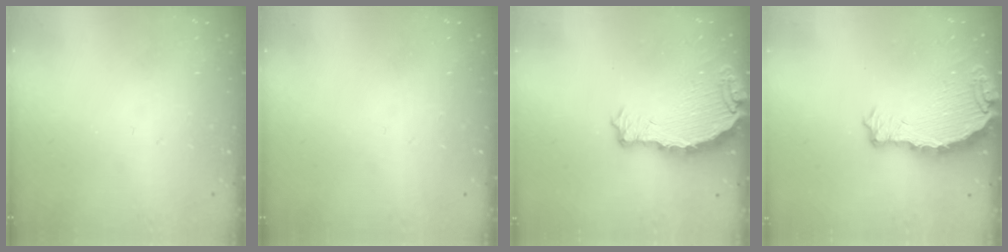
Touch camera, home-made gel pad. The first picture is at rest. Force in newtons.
{"total": 0.0}
{"total": 8.0, "press": 7.9, "slide": 1.0}
{"total": 8.0, "press": 7.9, "slide": 1.0}